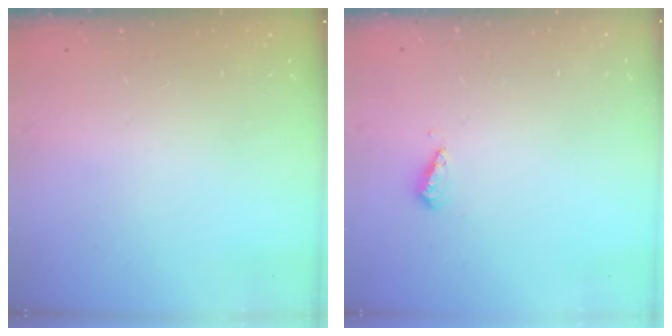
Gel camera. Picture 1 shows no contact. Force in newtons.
{"total": 2.8, "press": 2.8, "slide": 0.7}